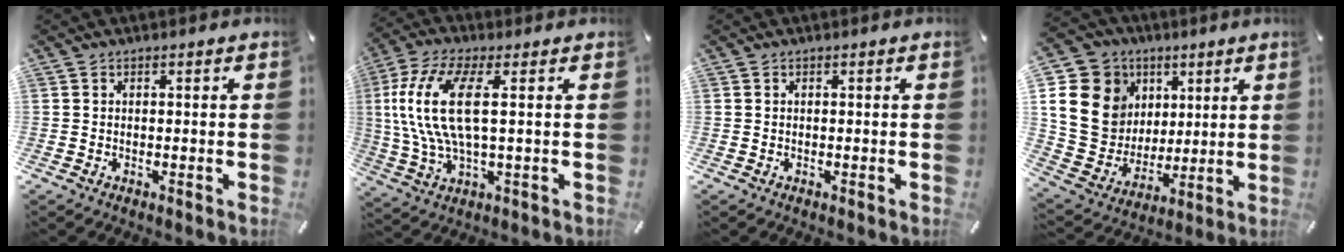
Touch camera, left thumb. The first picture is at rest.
{"total": 14.4, "force": [2.7, 5.2, 13.1], "torque": [-0.284, -0.011, 0.043]}
{"total": 0.0}
{"total": 18.5, "force": [4.5, 16.6, 6.8], "torque": [-0.131, -0.020, 0.099]}